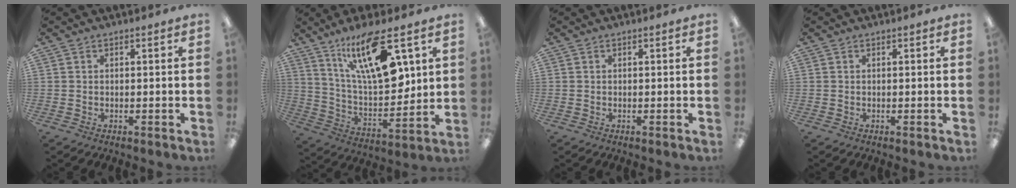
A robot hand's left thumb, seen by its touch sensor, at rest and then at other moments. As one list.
[{"total": 19.3, "force": [10.7, 6.4, 14.8], "torque": [-0.256, -0.048, 0.172]}, {"total": 0.0}, {"total": 0.0}]